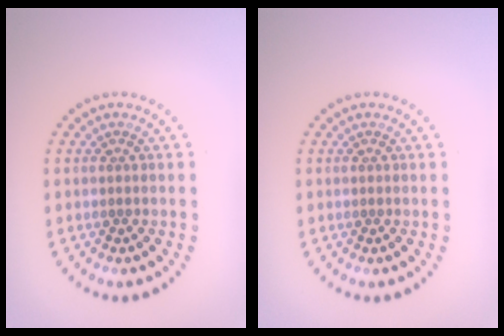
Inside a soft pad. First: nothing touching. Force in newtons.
{"total": 0.0}